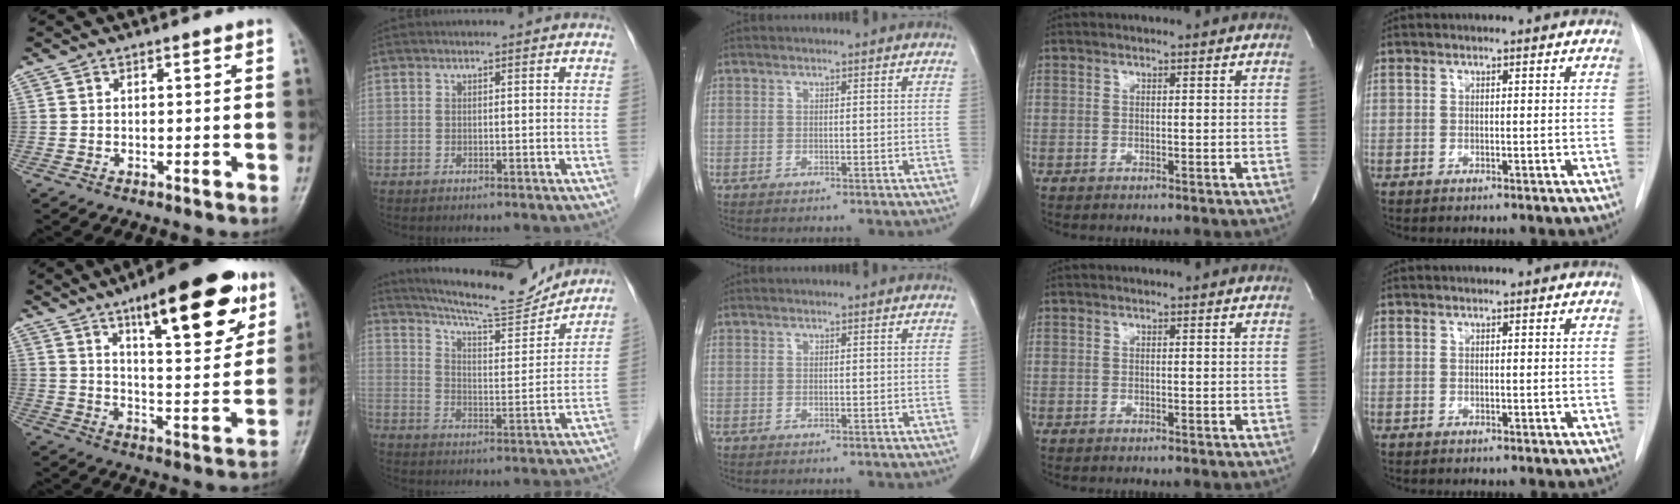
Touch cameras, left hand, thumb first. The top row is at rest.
{"thumb": {"total": 20.7, "force": [11.4, 6.5, 16.0], "torque": [-0.194, -0.044, 0.169]}, "index": {"total": 15.6, "force": [14.7, 1.5, 4.9], "torque": [-0.086, -0.008, 0.221]}}